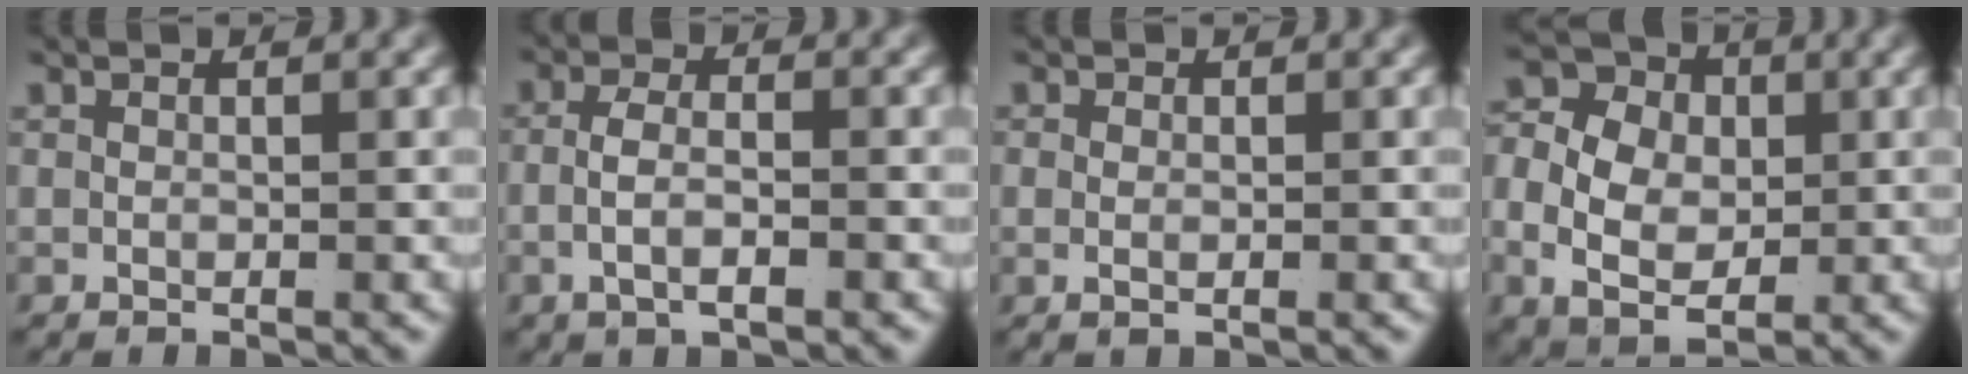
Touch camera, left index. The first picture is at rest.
{"total": 3.2, "force": [-1.2, 1.3, 2.7], "torque": [-0.054, -0.007, -0.017]}
{"total": 0.9, "force": [-0.2, 0.1, 0.9], "torque": [-0.022, -0.011, 0.004]}
{"total": 11.0, "force": [0.3, 8.8, 6.7], "torque": [-0.132, -0.024, 0.005]}